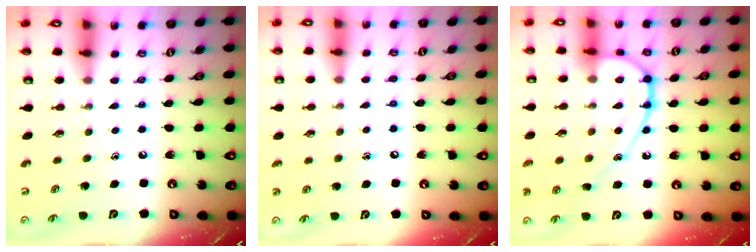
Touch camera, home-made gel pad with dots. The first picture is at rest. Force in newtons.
{"total": 4.8, "press": 4.8, "slide": 0.5}
{"total": 13.7, "press": 13.7, "slide": 0.0}